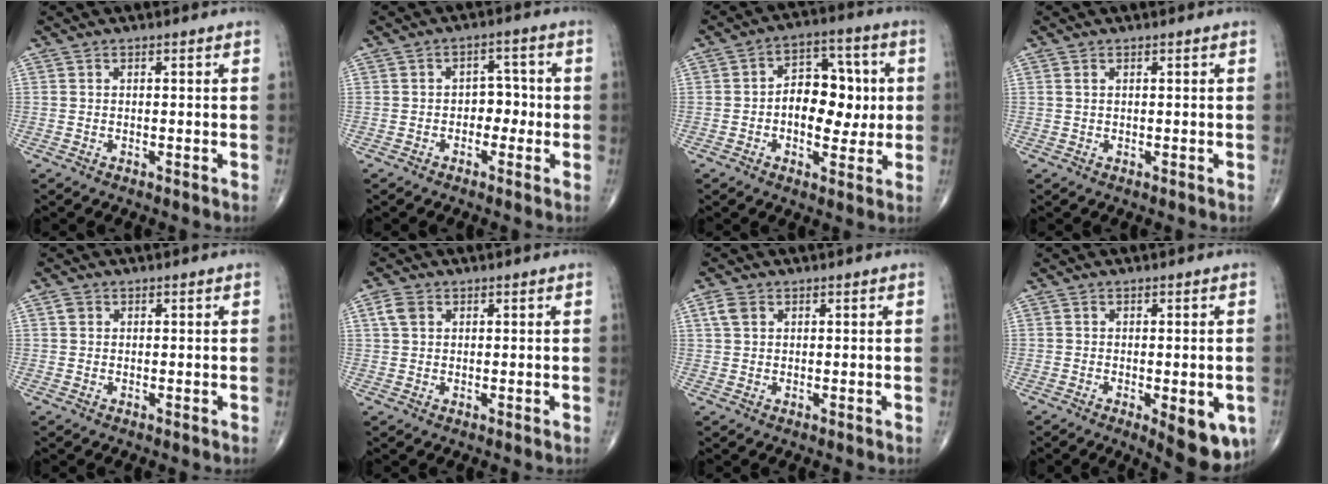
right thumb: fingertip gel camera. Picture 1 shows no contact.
{"total": 4.0, "force": [-0.9, 2.9, 2.7], "torque": [-0.012, 0.015, -0.020]}
{"total": 11.7, "force": [0.0, 7.4, 9.0], "torque": [-0.093, 0.023, -0.002]}
{"total": 0.6, "force": [0.4, 0.0, 0.5], "torque": [-0.015, 0.005, 0.010]}
{"total": 1.2, "force": [0.5, 1.0, 0.4], "torque": [-0.004, 0.002, 0.006]}
{"total": 3.0, "force": [1.2, 2.2, 1.7], "torque": [-0.033, 0.006, 0.024]}
{"total": 2.7, "force": [1.1, 1.9, 1.5], "torque": [-0.031, 0.007, 0.024]}
{"total": 9.0, "force": [-2.9, 3.3, 7.8], "torque": [-0.082, -0.013, -0.032]}